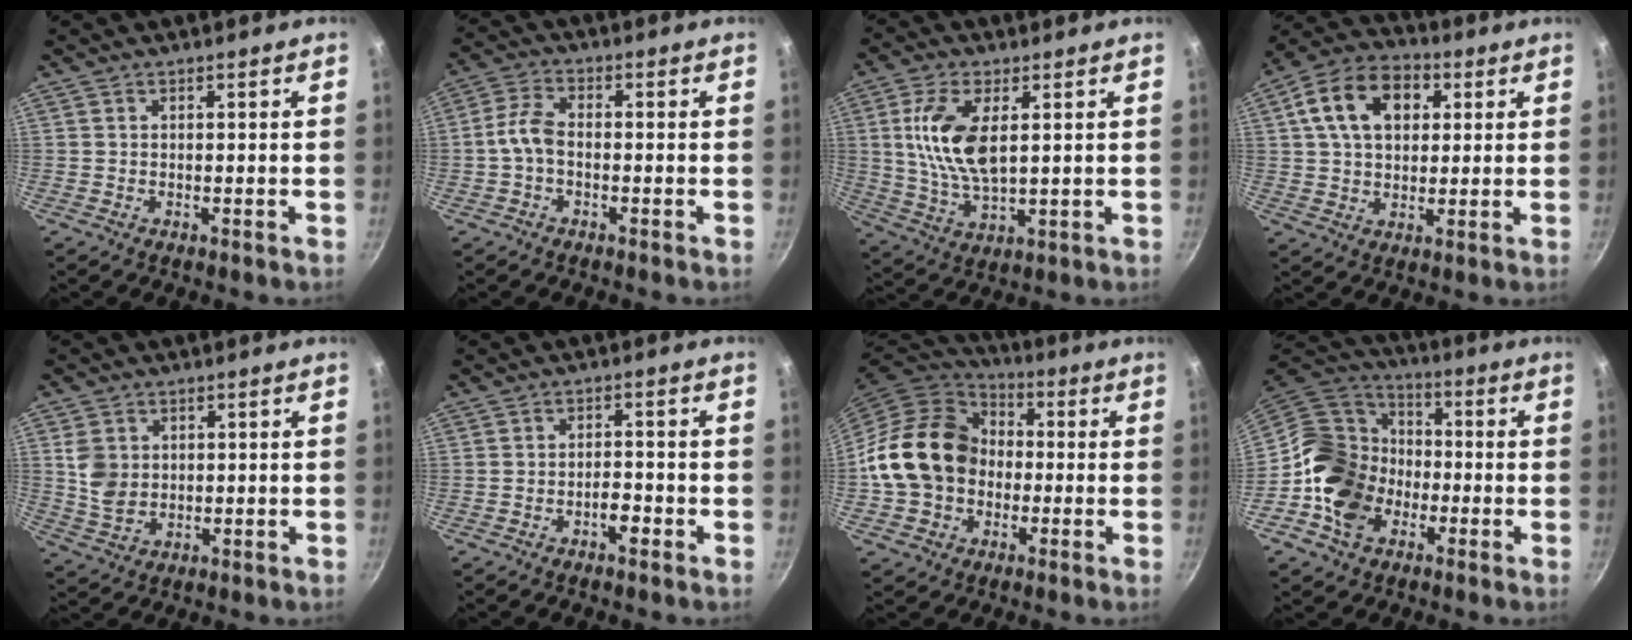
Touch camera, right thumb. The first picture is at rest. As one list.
[{"total": 3.8, "force": [-1.0, 1.5, 3.4], "torque": [-0.086, 0.014, -0.029]}, {"total": 11.9, "force": [2.5, 5.7, 10.2], "torque": [-0.198, -0.009, 0.053]}, {"total": 14.5, "force": [4.2, 10.0, 9.6], "torque": [-0.146, 0.016, 0.056]}, {"total": 6.9, "force": [1.2, 5.5, 4.0], "torque": [-0.064, -0.008, 0.028]}, {"total": 3.1, "force": [-1.7, 1.4, 2.2], "torque": [-0.026, 0.018, -0.028]}, {"total": 17.7, "force": [-0.9, 14.5, 10.1], "torque": [-0.154, 0.040, -0.021]}, {"total": 16.8, "force": [-4.0, 13.6, 8.9], "torque": [-0.133, 0.041, -0.083]}]